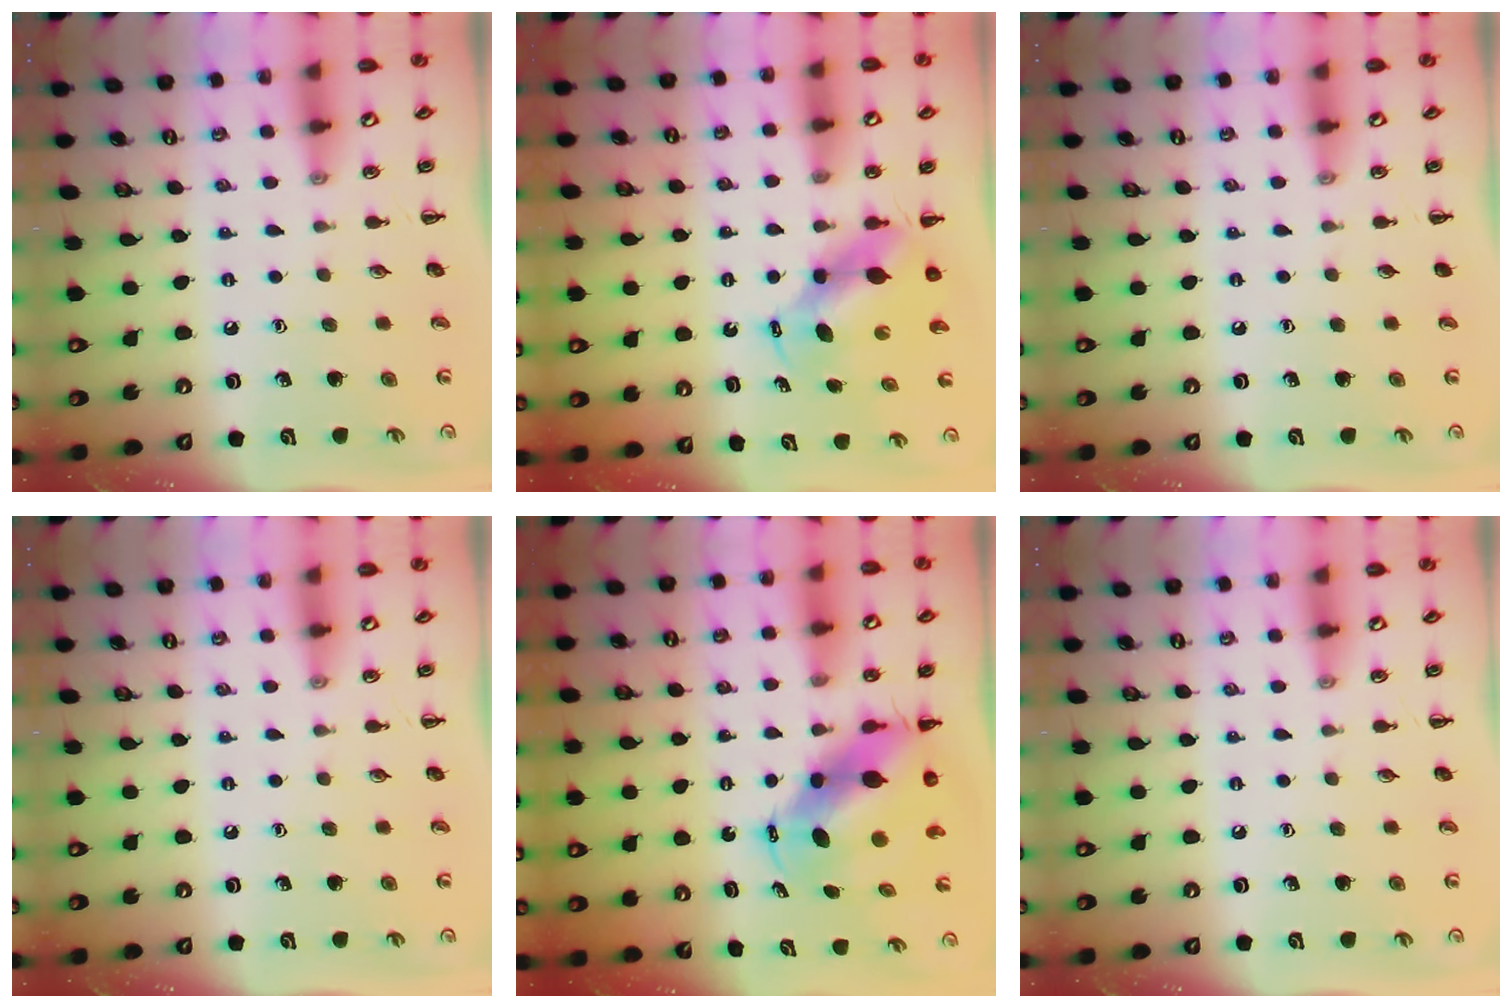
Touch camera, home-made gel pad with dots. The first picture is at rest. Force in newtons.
{"total": 6.5, "press": 6.3, "slide": 1.4}
{"total": 0.0}
{"total": 0.0}
{"total": 7.8, "press": 7.5, "slide": 1.9}
{"total": 0.0}